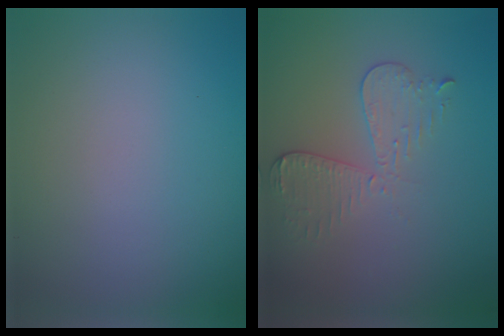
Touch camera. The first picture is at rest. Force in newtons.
{"total": 3.0, "press": 2.7, "slide": 1.2}